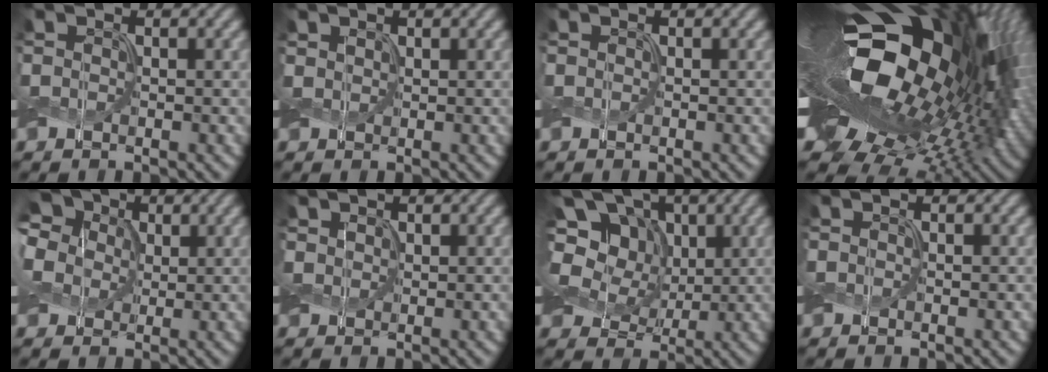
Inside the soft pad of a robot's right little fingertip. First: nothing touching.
{"total": 0.6, "force": [0.4, 0.3, 0.0], "torque": [-0.001, -0.001, 0.009]}
{"total": 0.0}
{"total": 21.3, "force": [0.5, 11.7, 17.8], "torque": [-0.294, -0.023, -0.014]}
{"total": 11.7, "force": [5.7, 8.4, 5.8], "torque": [-0.134, 0.043, 0.080]}
{"total": 0.7, "force": [0.4, 0.5, 0.0], "torque": [-0.002, -0.001, 0.007]}
{"total": 8.9, "force": [1.6, 7.4, 4.6], "torque": [-0.103, 0.030, 0.006]}
{"total": 0.0}